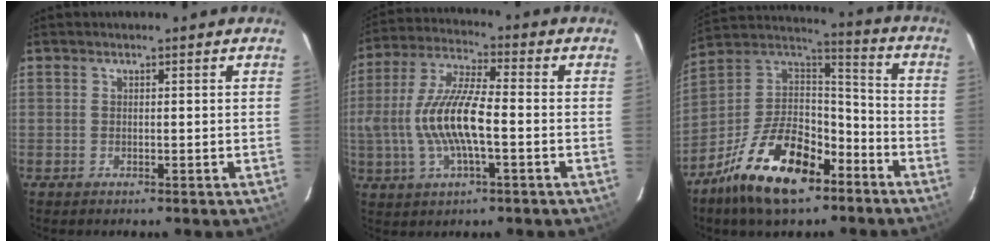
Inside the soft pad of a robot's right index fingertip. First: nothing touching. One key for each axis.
{"total": 13.5, "fx": -2.2, "fy": 3.7, "fz": 12.8, "tx": -0.263, "ty": 0.002, "tz": -0.043}
{"total": 21.0, "fx": -12.6, "fy": 10.1, "fz": 13.4, "tx": -0.268, "ty": 0.012, "tz": -0.219}